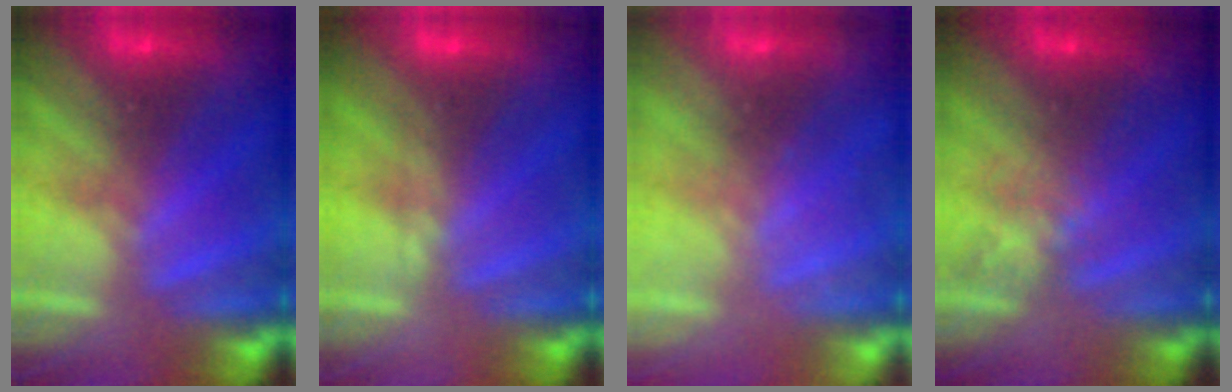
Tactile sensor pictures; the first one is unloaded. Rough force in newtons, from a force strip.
{"total": 3.4}
{"total": 2.3}
{"total": 2.1}